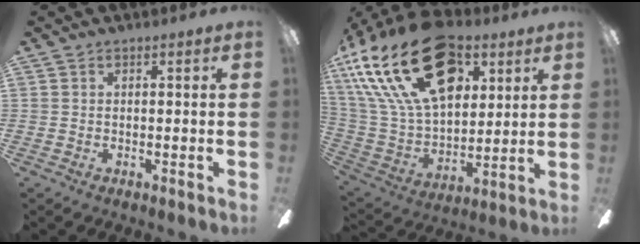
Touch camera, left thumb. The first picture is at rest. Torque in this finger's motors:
{"motor_torque": [2.06, 2.95, 1.43, -1.34, 0.90]}